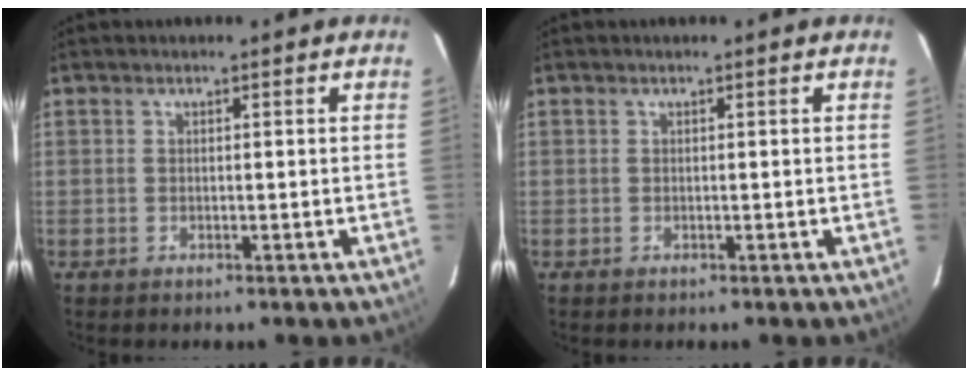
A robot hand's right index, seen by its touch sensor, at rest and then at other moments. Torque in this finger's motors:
{"motor_torque": [0.00, 0.00, -0.02, 0.00]}